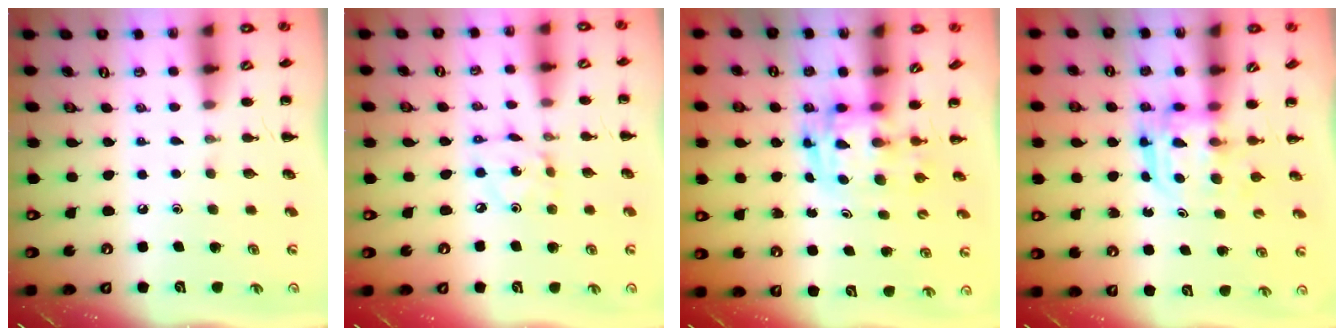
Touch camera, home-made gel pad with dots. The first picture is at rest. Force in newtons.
{"total": 2.6, "press": 2.6, "slide": 0.5}
{"total": 2.9, "press": 2.9, "slide": 0.5}
{"total": 3.1, "press": 3.1, "slide": 0.2}